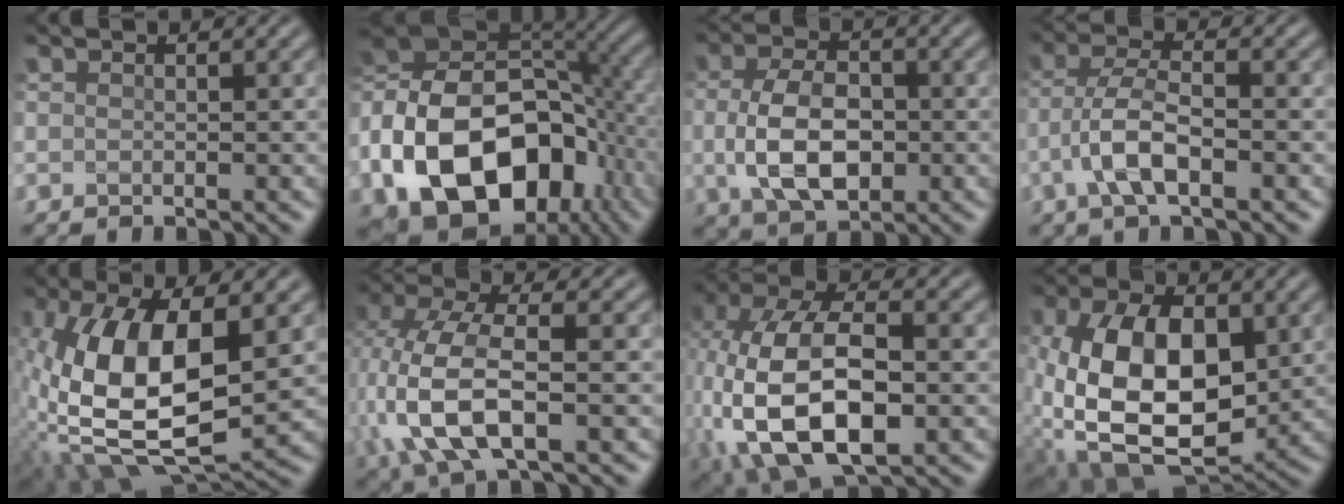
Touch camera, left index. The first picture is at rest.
{"total": 16.7, "force": [-5.3, 11.5, 10.9], "torque": [-0.209, -0.009, -0.093]}
{"total": 6.4, "force": [-0.6, 4.0, 5.0], "torque": [-0.107, -0.004, -0.012]}
{"total": 4.4, "force": [-1.7, 1.6, 3.8], "torque": [-0.082, 0.009, -0.040]}
{"total": 12.9, "force": [-0.3, 6.1, 11.4], "torque": [-0.229, -0.003, -0.010]}
{"total": 8.5, "force": [-1.3, 4.0, 7.4], "torque": [-0.168, 0.011, -0.035]}
{"total": 14.5, "force": [-2.2, 8.5, 11.5], "torque": [-0.239, -0.009, -0.032]}
{"total": 12.4, "force": [0.3, 7.5, 9.9], "torque": [-0.199, -0.001, 0.011]}